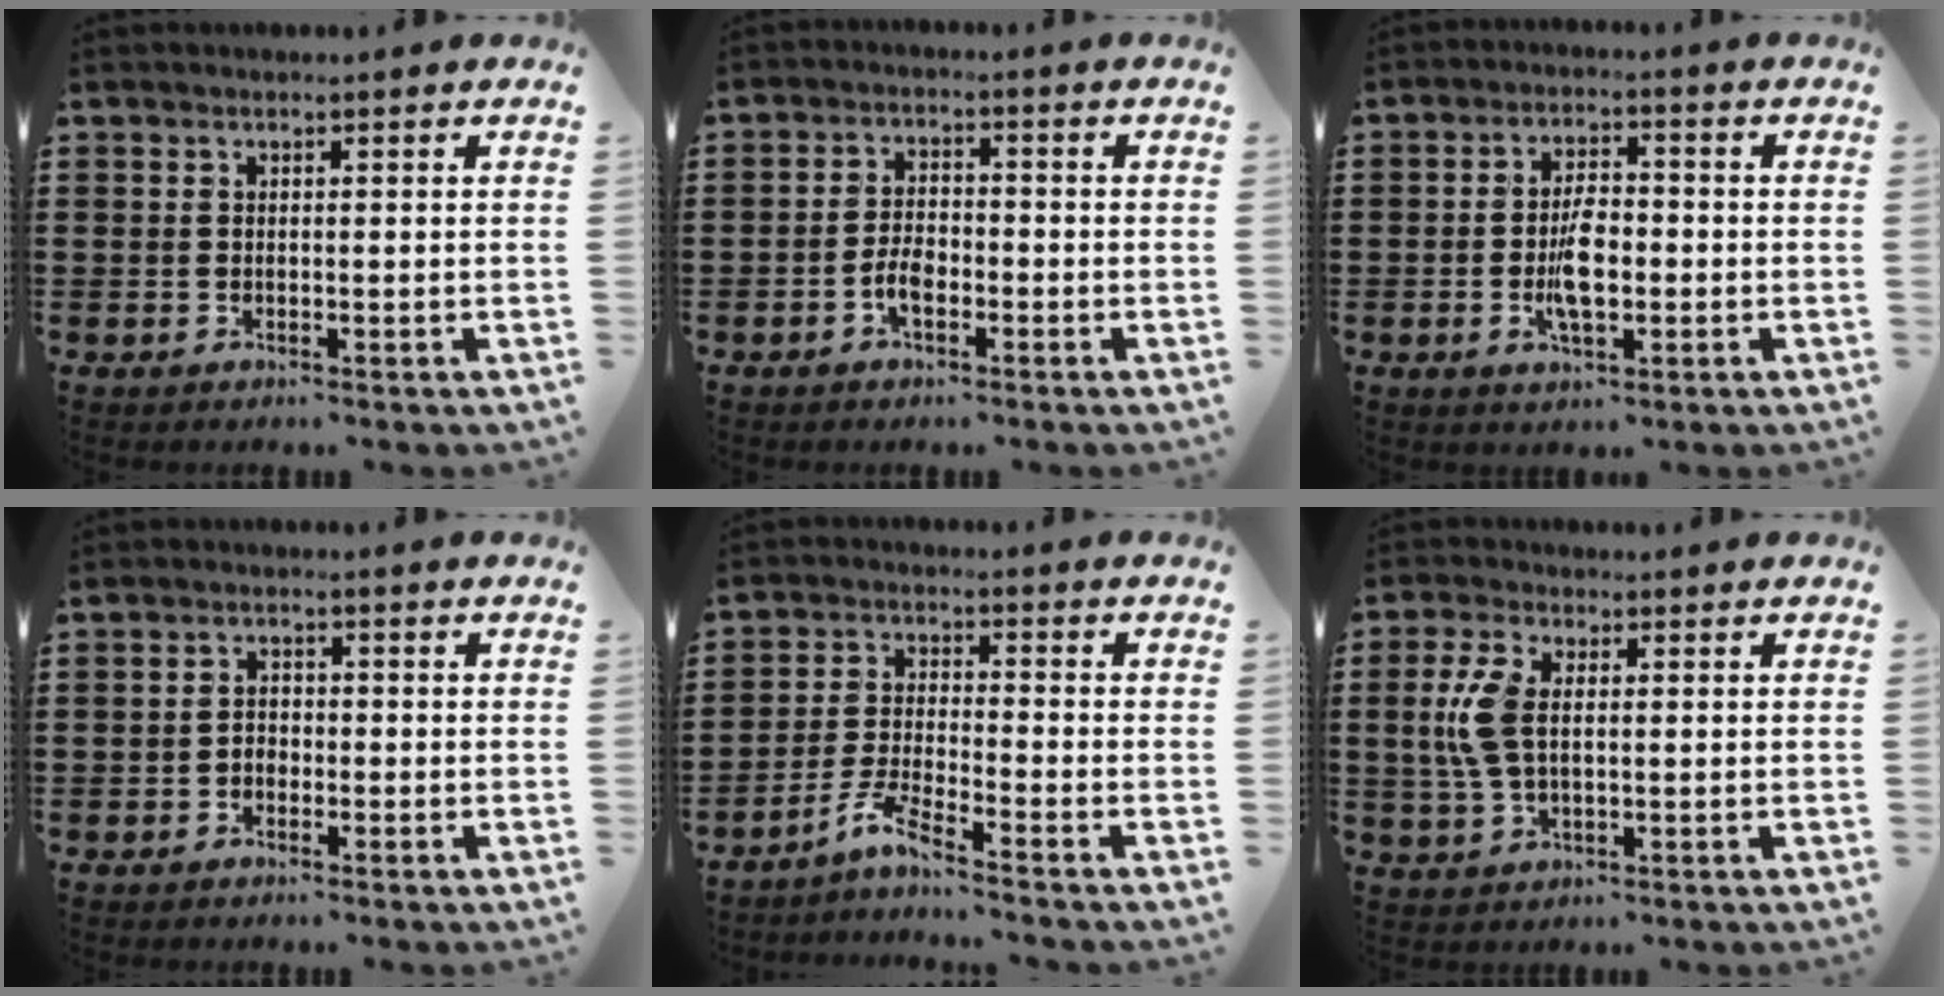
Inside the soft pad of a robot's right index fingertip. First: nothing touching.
{"total": 3.5, "force": [-1.6, 1.6, 2.7], "torque": [-0.064, -0.004, -0.033]}
{"total": 6.1, "force": [-1.1, 2.7, 5.4], "torque": [-0.114, 0.000, -0.023]}
{"total": 1.5, "force": [-1.0, 0.9, 0.7], "torque": [-0.018, -0.001, -0.020]}
{"total": 4.8, "force": [-4.2, -0.3, 2.4], "torque": [-0.064, -0.012, -0.087]}
{"total": 6.6, "force": [0.4, 3.5, 5.6], "torque": [-0.139, 0.003, 0.000]}